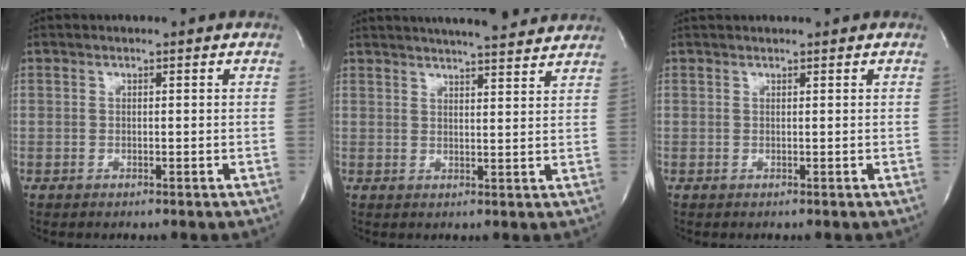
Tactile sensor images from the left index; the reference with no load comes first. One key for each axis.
{"total": 13.3, "fx": 12.0, "fy": 1.5, "fz": 5.6, "tx": -0.086, "ty": 0.014, "tz": 0.155}
{"total": 2.6, "fx": 2.4, "fy": 0.2, "fz": 1.0, "tx": -0.010, "ty": 0.029, "tz": 0.035}